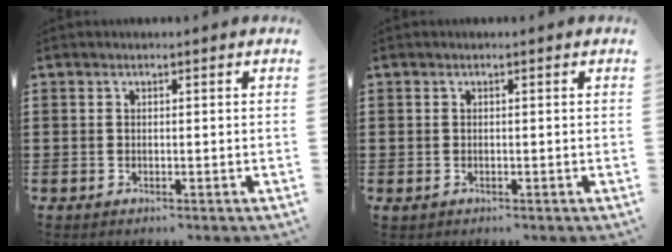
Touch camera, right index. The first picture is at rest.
{"total": 0.0}